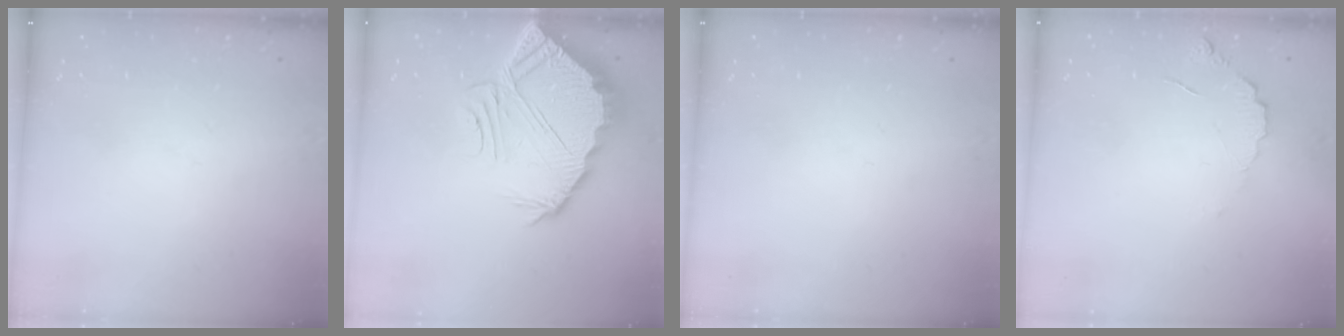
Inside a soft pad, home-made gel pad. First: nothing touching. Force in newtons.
{"total": 8.4, "press": 8.4, "slide": 0.6}
{"total": 0.0}
{"total": 3.9, "press": 3.8, "slide": 0.3}